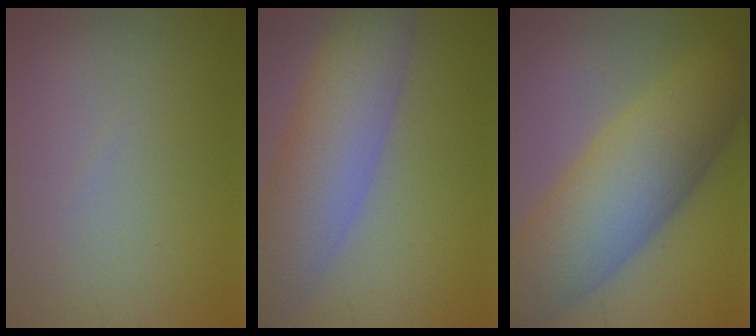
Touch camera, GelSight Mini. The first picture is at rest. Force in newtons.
{"total": 8.2, "press": 8.2, "slide": 0.5}
{"total": 10.9, "press": 10.9, "slide": 0.3}